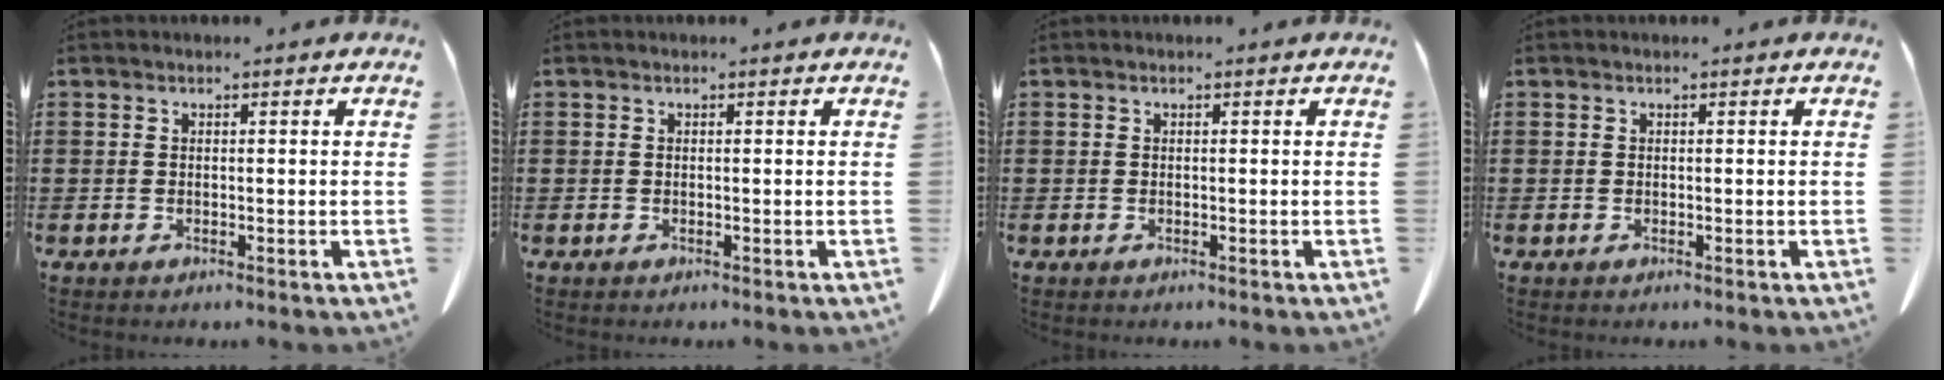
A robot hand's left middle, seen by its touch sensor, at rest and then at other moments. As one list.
[{"total": 0.0}, {"total": 0.0}, {"total": 0.0}]